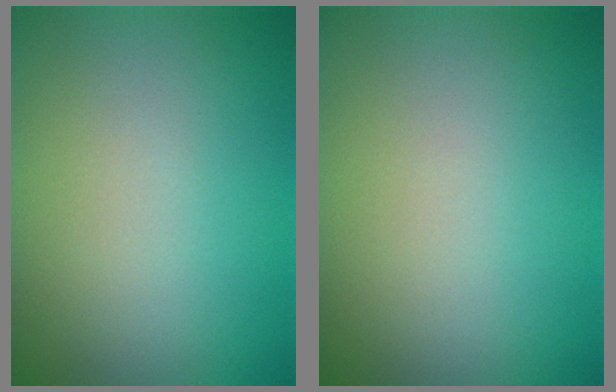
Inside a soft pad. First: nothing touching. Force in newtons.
{"total": 0.0}